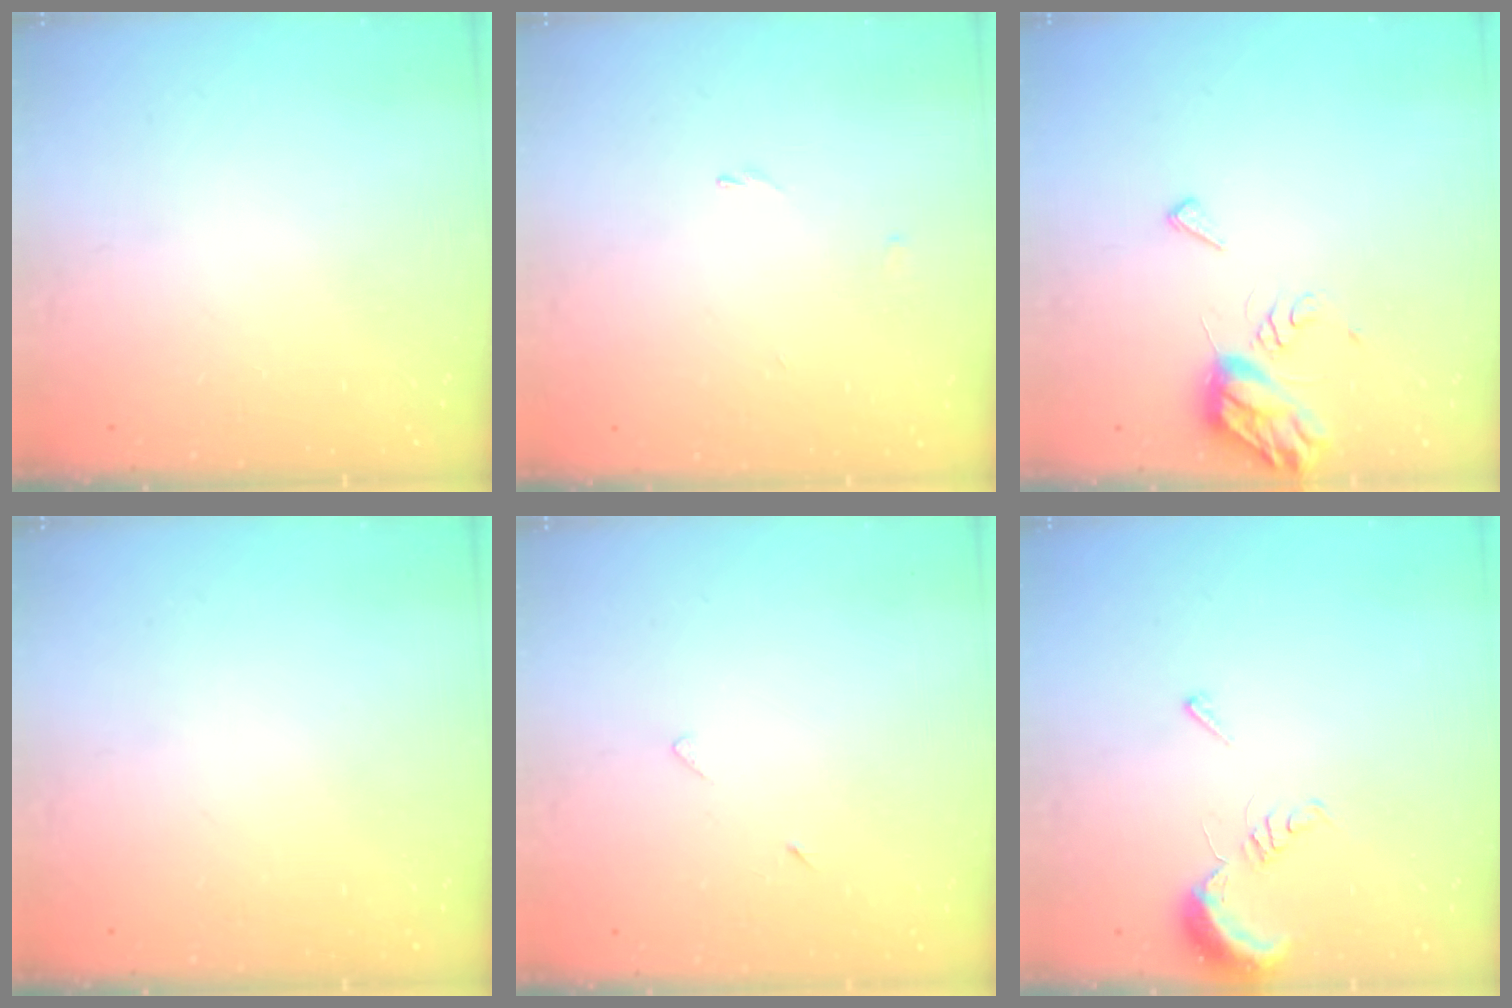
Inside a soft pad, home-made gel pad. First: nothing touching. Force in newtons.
{"total": 0.0}
{"total": 8.3, "press": 8.3, "slide": 0.4}
{"total": 0.0}
{"total": 4.8, "press": 4.8, "slide": 0.6}
{"total": 6.6, "press": 6.6, "slide": 0.7}